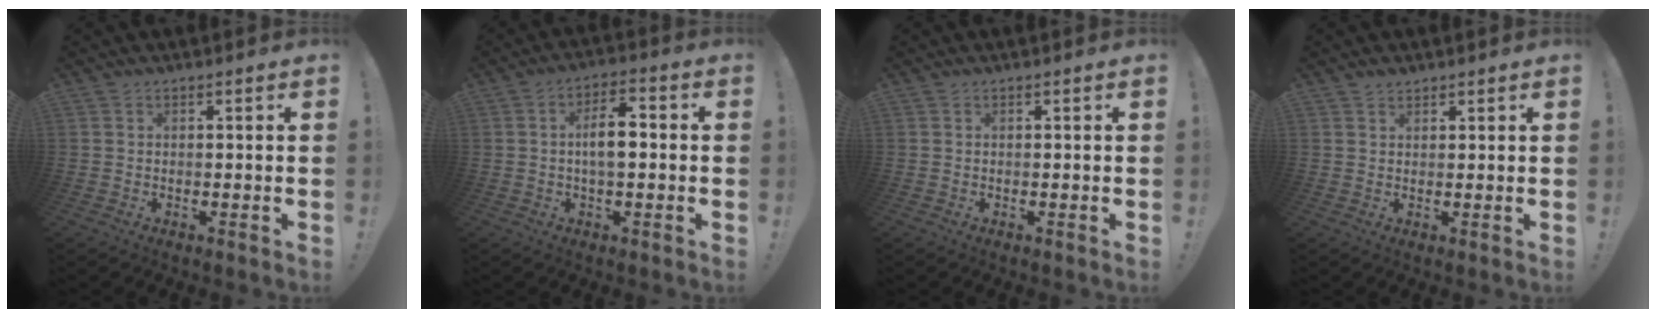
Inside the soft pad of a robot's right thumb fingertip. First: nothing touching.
{"total": 6.8, "force": [-0.4, 2.9, 6.2], "torque": [-0.104, 0.009, -0.014]}
{"total": 0.0}
{"total": 1.5, "force": [1.3, 0.6, 0.4], "torque": [-0.006, -0.005, 0.024]}